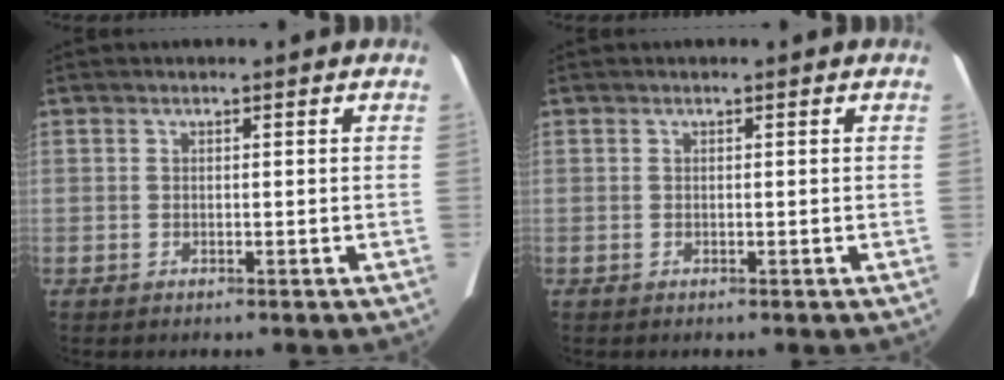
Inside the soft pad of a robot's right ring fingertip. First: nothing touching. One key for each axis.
{"total": 0.0}